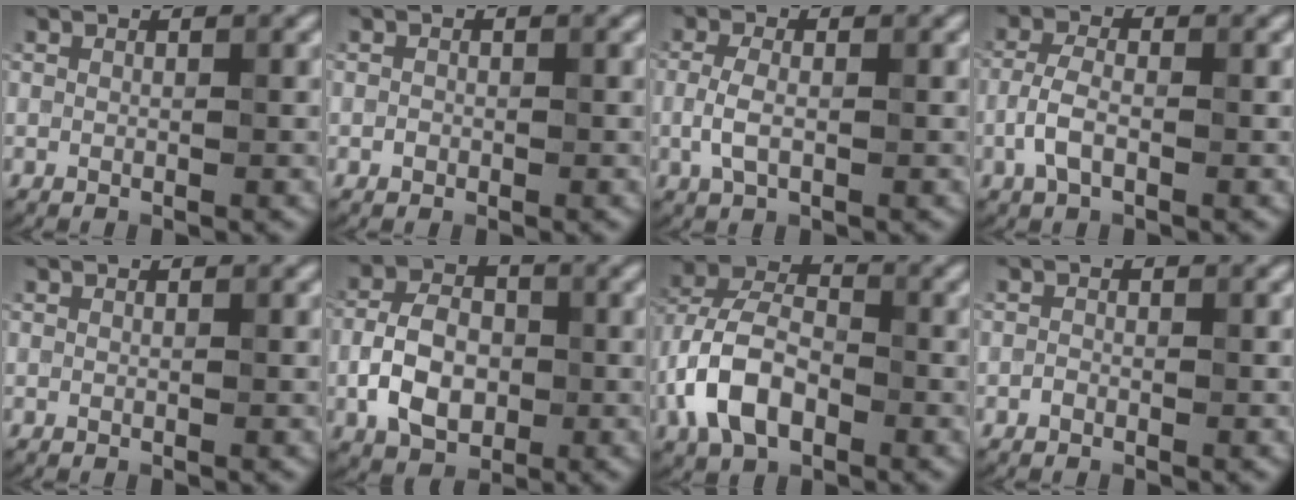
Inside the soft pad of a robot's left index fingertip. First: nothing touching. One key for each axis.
{"total": 0.5, "fx": -0.2, "fy": 0.4, "fz": 0.1, "tx": -0.001, "ty": -0.002, "tz": -0.006}
{"total": 2.5, "fx": -0.3, "fy": 1.3, "fz": 2.1, "tx": -0.053, "ty": 0.000, "tz": -0.011}
{"total": 2.8, "fx": -1.1, "fy": 1.3, "fz": 2.3, "tx": -0.047, "ty": 0.005, "tz": -0.029}
{"total": 0.0}
{"total": 5.7, "fx": -1.3, "fy": 4.0, "fz": 3.9, "tx": -0.074, "ty": 0.003, "tz": -0.028}
{"total": 7.3, "fx": -2.8, "fy": 4.4, "fz": 5.1, "tx": -0.106, "ty": 0.010, "tz": -0.062}
{"total": 0.6, "fx": -0.4, "fy": 0.4, "fz": 0.2, "tx": -0.002, "ty": -0.001, "tz": -0.009}